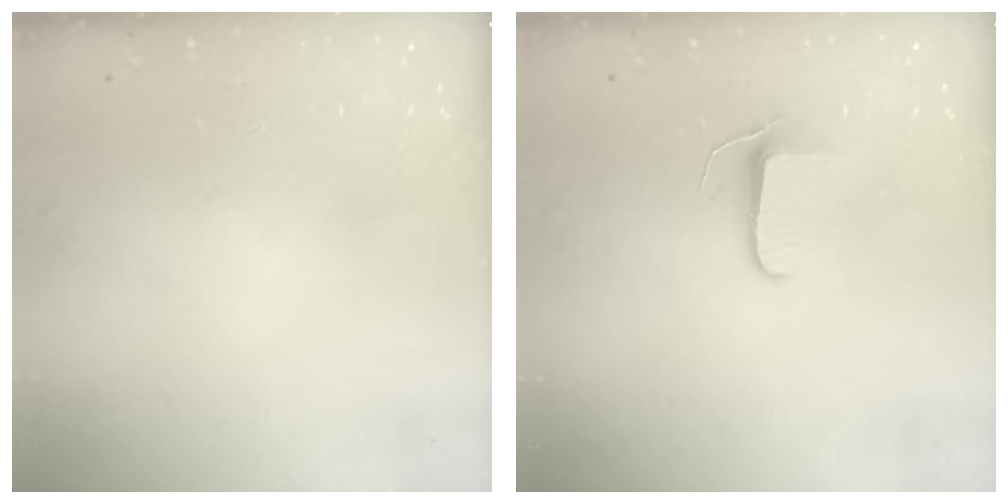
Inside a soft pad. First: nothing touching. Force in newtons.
{"total": 6.4, "press": 6.3, "slide": 0.8}